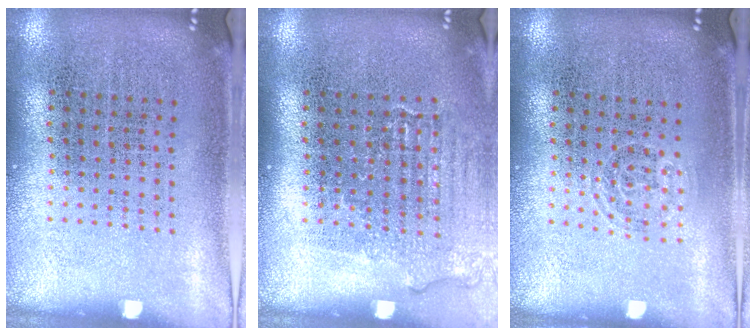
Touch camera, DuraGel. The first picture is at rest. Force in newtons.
{"total": 1.0, "press": 1.0, "slide": 0.3}
{"total": 0.7, "press": 0.4, "slide": 0.6}